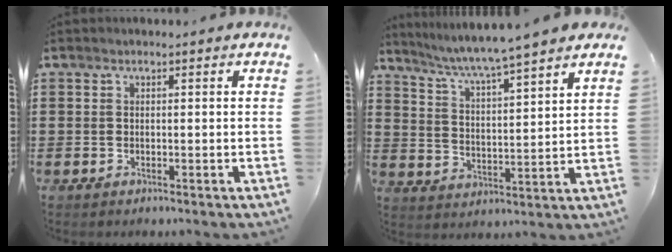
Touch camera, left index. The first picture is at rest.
{"total": 5.5, "force": [4.9, -0.8, 2.2], "torque": [-0.064, -0.036, 0.078]}